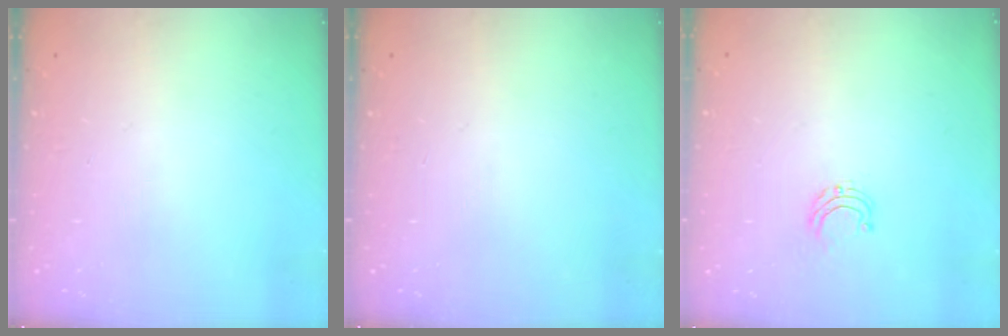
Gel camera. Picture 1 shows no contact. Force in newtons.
{"total": 0.0}
{"total": 4.6, "press": 4.6, "slide": 0.4}